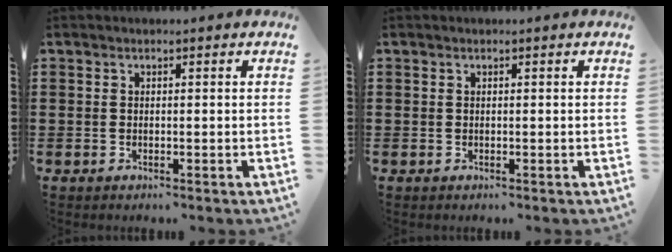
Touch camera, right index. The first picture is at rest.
{"total": 0.0}